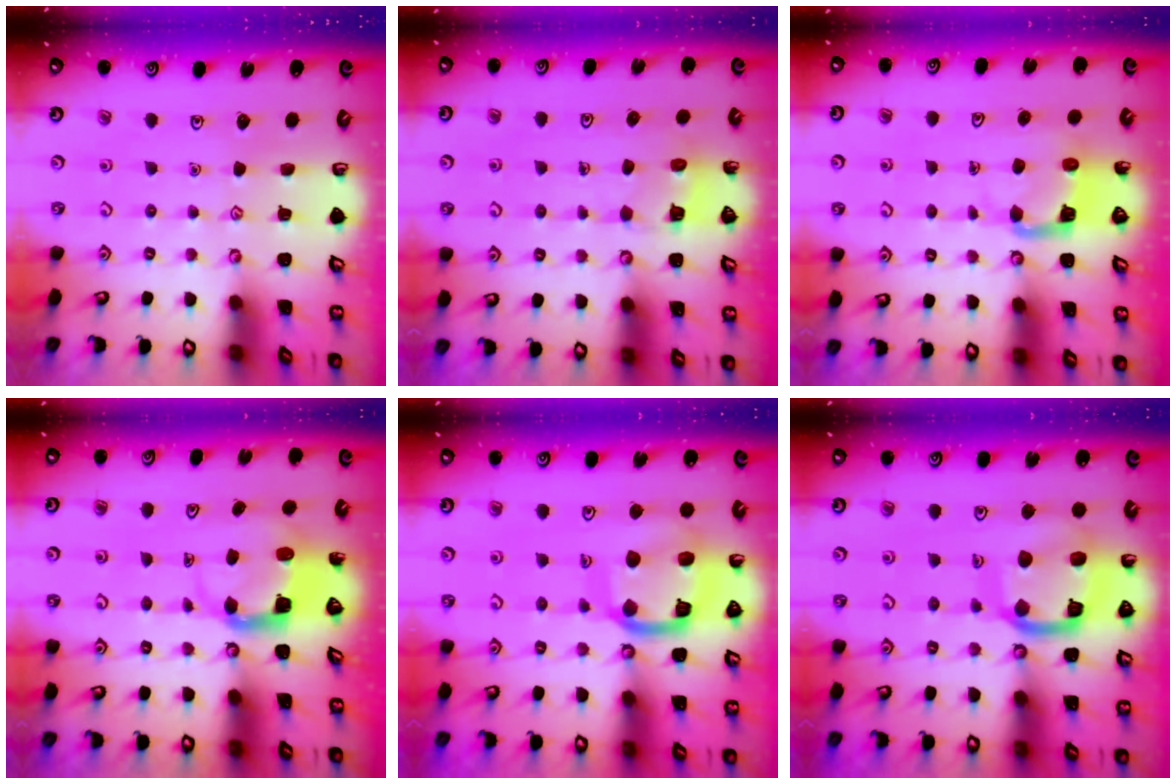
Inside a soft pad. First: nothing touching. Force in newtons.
{"total": 3.8, "press": 3.8, "slide": 0.2}
{"total": 4.5, "press": 4.5, "slide": 0.1}
{"total": 4.7, "press": 4.7, "slide": 0.4}
{"total": 15.5, "press": 15.4, "slide": 1.6}
{"total": 15.5, "press": 15.4, "slide": 1.6}